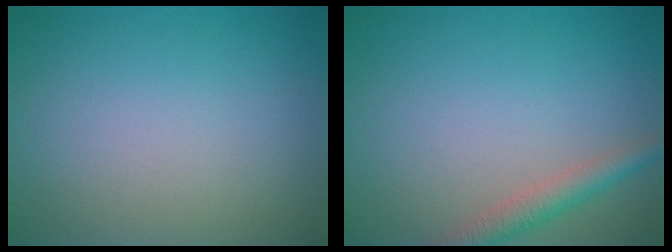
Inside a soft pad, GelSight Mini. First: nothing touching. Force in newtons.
{"total": 2.6, "press": 2.6, "slide": 0.1}